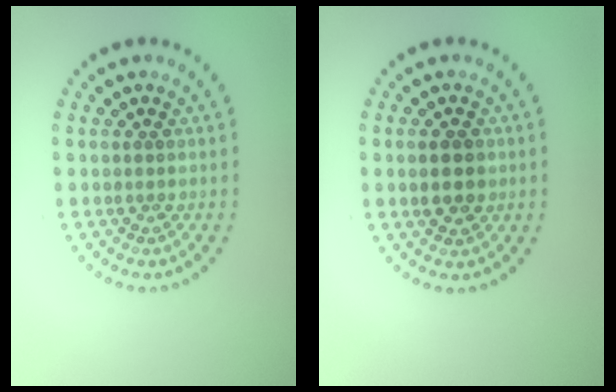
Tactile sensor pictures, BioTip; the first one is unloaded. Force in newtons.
{"total": 2.3, "press": 2.3, "slide": 0.1}